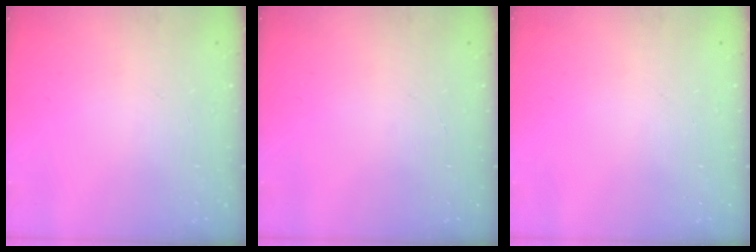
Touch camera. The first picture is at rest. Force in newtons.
{"total": 0.0}
{"total": 0.0}